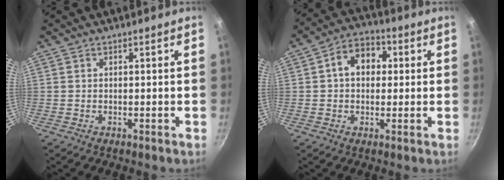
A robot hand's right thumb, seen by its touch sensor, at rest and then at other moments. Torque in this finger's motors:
{"motor_torque": [0.76, 1.67, 0.54, -0.39, 0.02]}